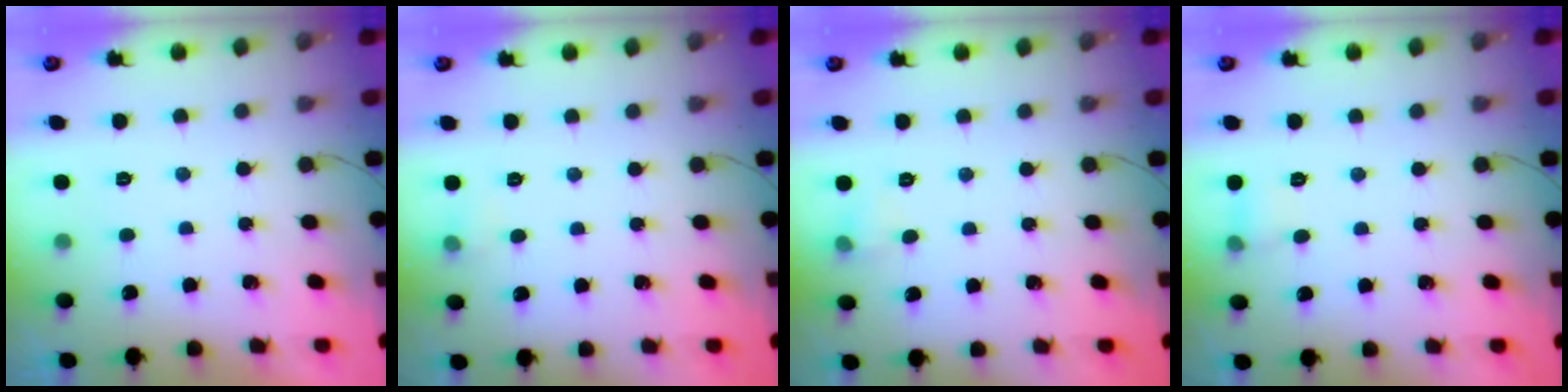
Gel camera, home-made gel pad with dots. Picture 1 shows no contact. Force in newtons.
{"total": 3.7, "press": 3.4, "slide": 1.3}
{"total": 3.7, "press": 3.6, "slide": 1.1}
{"total": 5.2, "press": 5.0, "slide": 1.2}